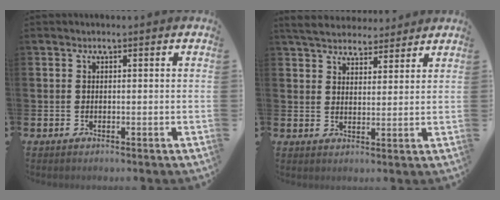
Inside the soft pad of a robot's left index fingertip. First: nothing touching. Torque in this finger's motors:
{"motor_torque": [1.03, -1.11, 0.15, 0.17]}